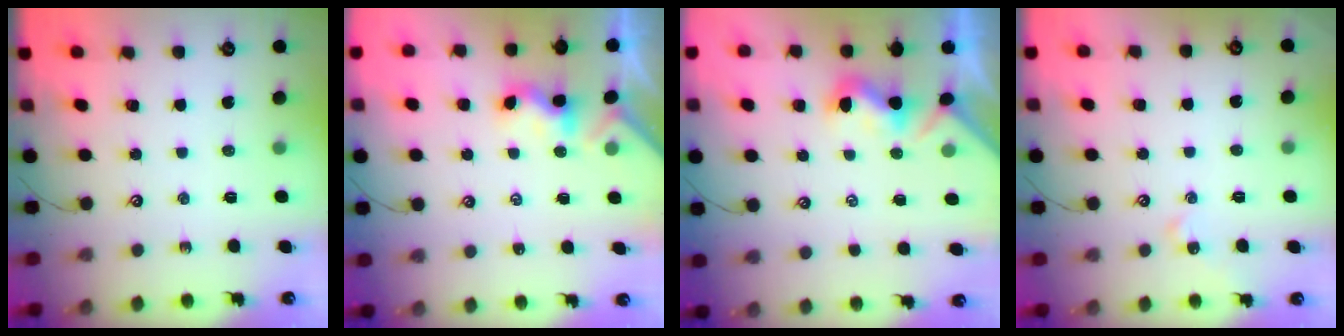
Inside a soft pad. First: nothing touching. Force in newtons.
{"total": 2.4, "press": 2.3, "slide": 0.3}
{"total": 1.4, "press": 1.3, "slide": 0.5}
{"total": 0.0}